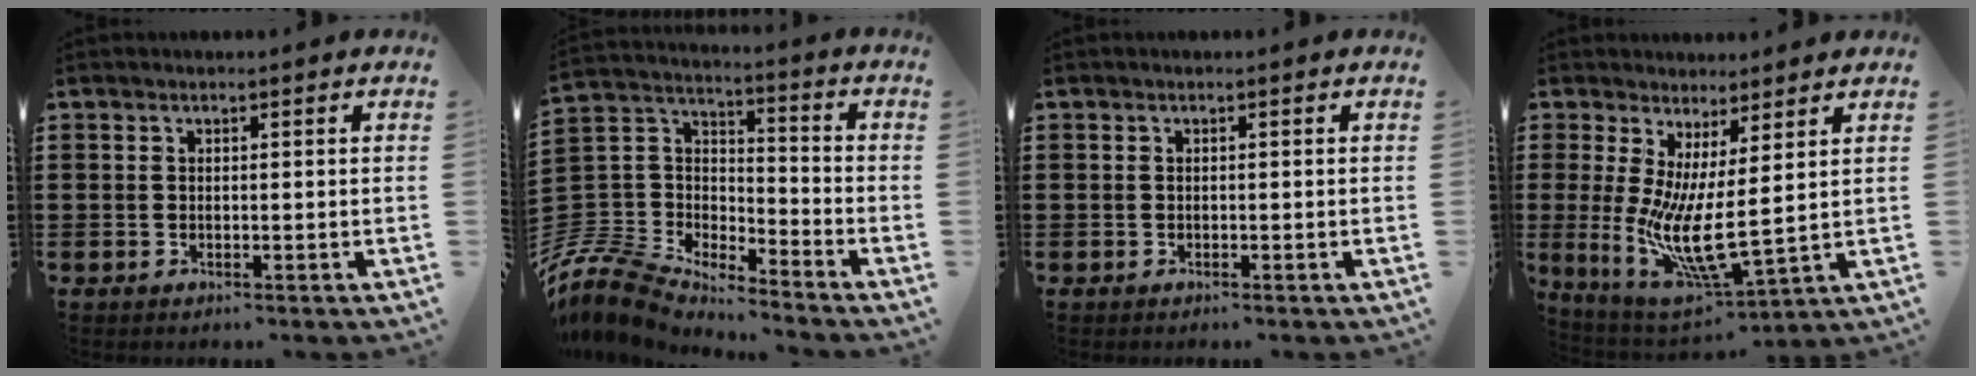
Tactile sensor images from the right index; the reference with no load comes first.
{"total": 8.4, "force": [-7.6, 3.0, 1.7], "torque": [-0.082, -0.008, -0.164]}
{"total": 0.0}
{"total": 8.6, "force": [1.4, 1.9, 8.2], "torque": [-0.168, -0.046, 0.026]}